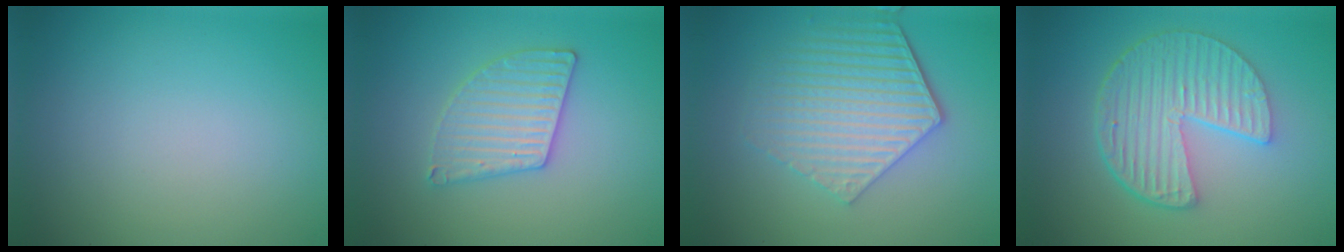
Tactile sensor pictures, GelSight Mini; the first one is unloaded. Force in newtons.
{"total": 3.0, "press": 3.0, "slide": 0.2}
{"total": 5.6, "press": 4.3, "slide": 3.6}
{"total": 6.3, "press": 4.6, "slide": 4.4}